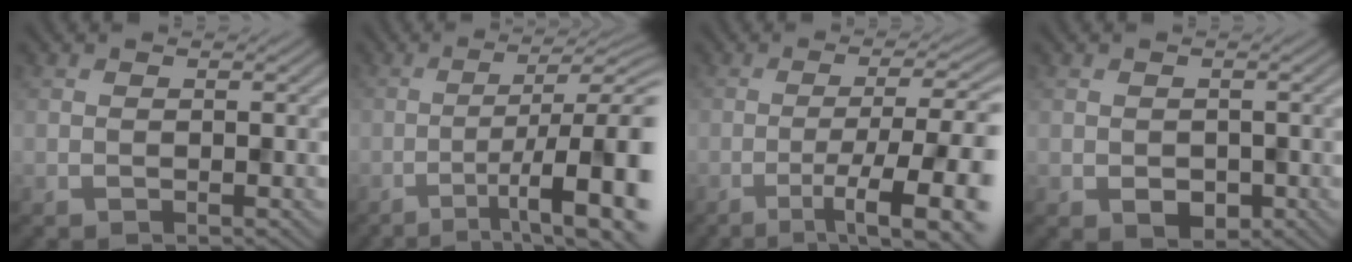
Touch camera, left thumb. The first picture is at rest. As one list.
[{"total": 13.2, "force": [-4.7, 3.1, 12.0], "torque": [-0.171, -0.001, -0.063]}, {"total": 11.0, "force": [-3.9, 2.9, 9.9], "torque": [-0.141, 0.005, -0.054]}, {"total": 1.5, "force": [-0.4, 1.4, 0.4], "torque": [-0.016, -0.010, -0.001]}]